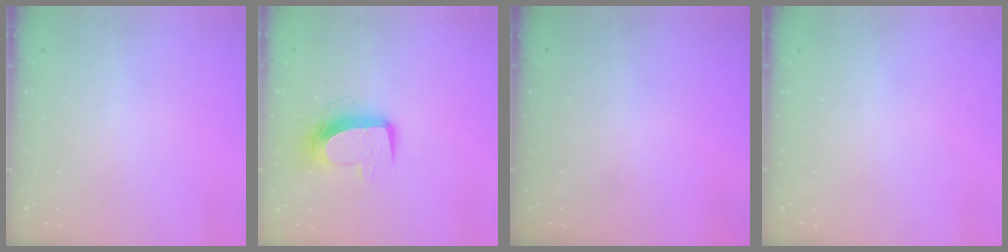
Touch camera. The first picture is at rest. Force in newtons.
{"total": 10.9, "press": 10.9, "slide": 0.7}
{"total": 0.0}
{"total": 0.0}